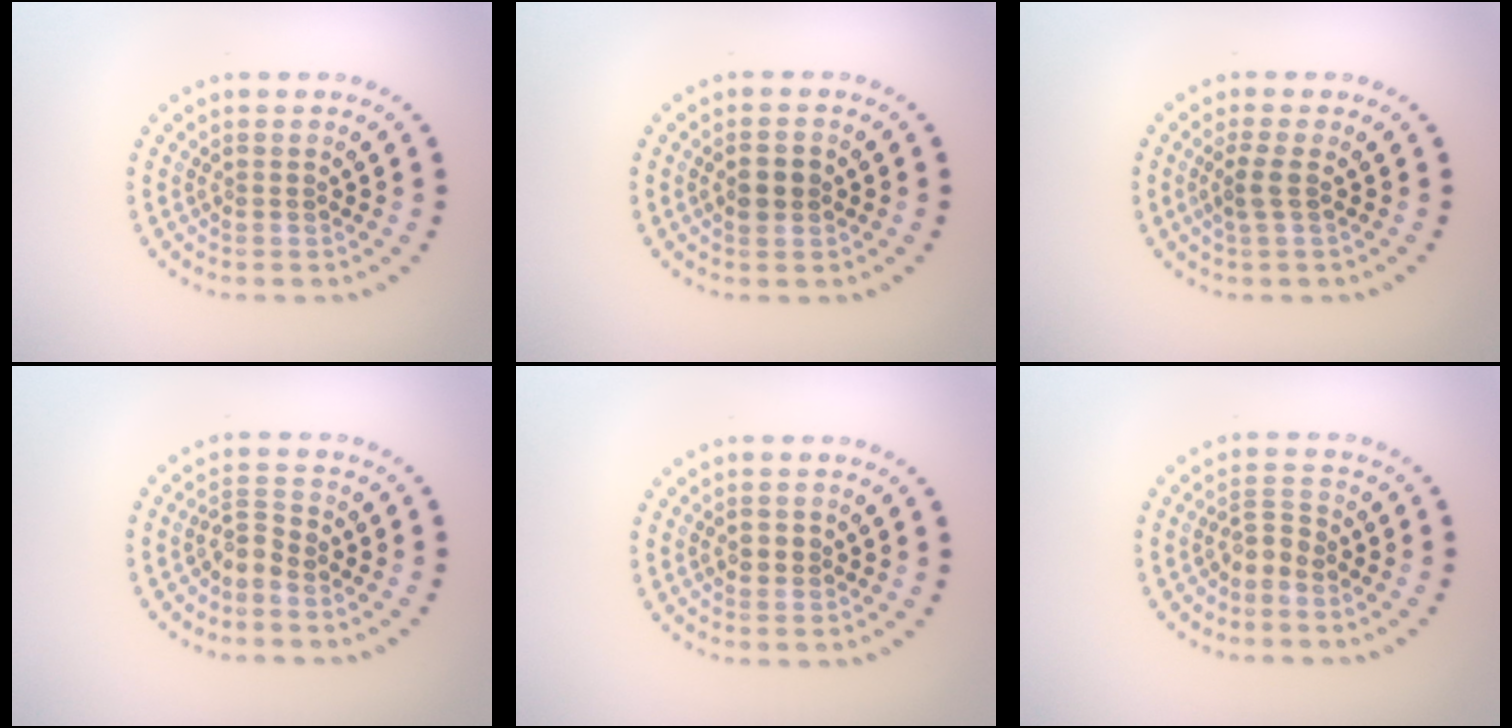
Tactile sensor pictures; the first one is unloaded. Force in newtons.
{"total": 2.3, "press": 2.3, "slide": 0.0}
{"total": 1.6, "press": 1.3, "slide": 1.0}
{"total": 2.0, "press": 1.4, "slide": 1.4}
{"total": 1.2, "press": 1.2, "slide": 0.2}
{"total": 1.9, "press": 1.4, "slide": 1.2}